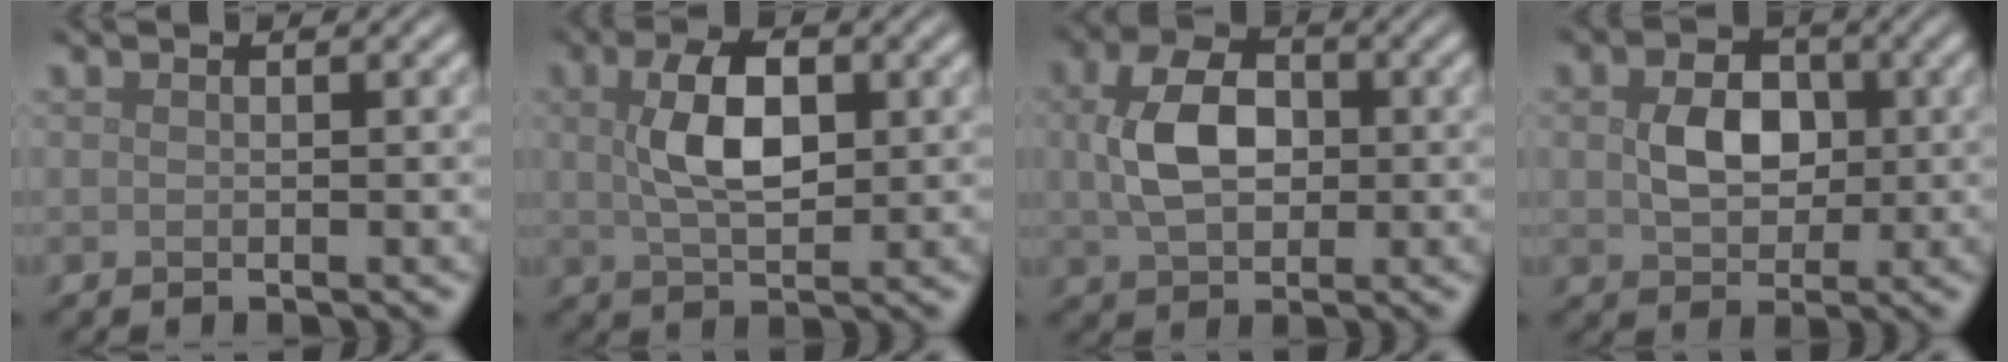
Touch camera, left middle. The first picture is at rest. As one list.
[{"total": 5.3, "force": [1.0, 2.7, 4.5], "torque": [-0.092, 0.006, 0.017]}, {"total": 5.9, "force": [0.5, 4.0, 4.3], "torque": [-0.092, 0.005, 0.007]}, {"total": 4.2, "force": [0.4, 3.2, 2.8], "torque": [-0.060, -0.001, 0.004]}]